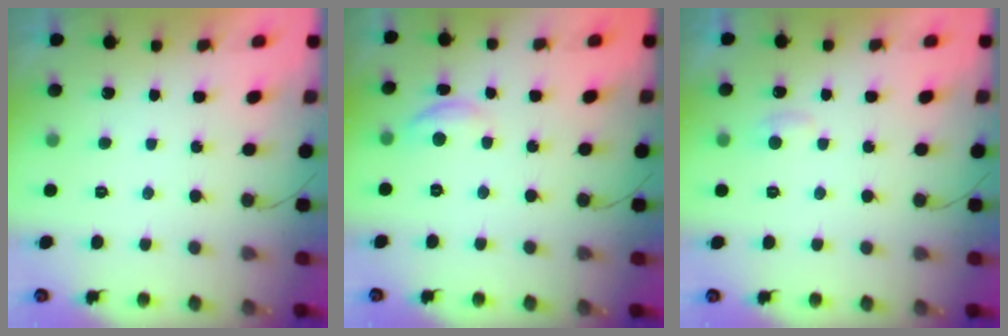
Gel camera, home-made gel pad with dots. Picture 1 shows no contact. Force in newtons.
{"total": 6.0, "press": 6.0, "slide": 0.4}
{"total": 3.9, "press": 3.8, "slide": 0.4}